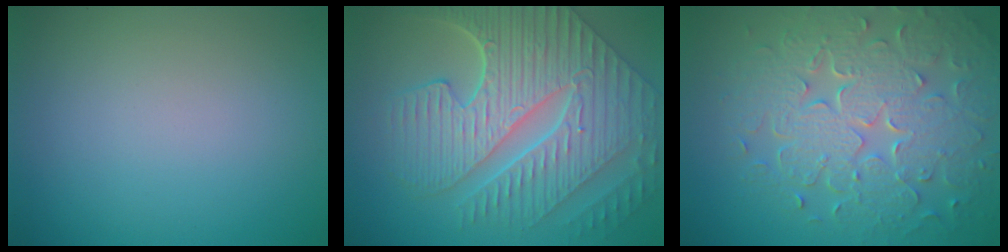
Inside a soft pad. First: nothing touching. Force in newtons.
{"total": 10.4, "press": 7.3, "slide": 7.4}
{"total": 8.3, "press": 5.9, "slide": 5.8}